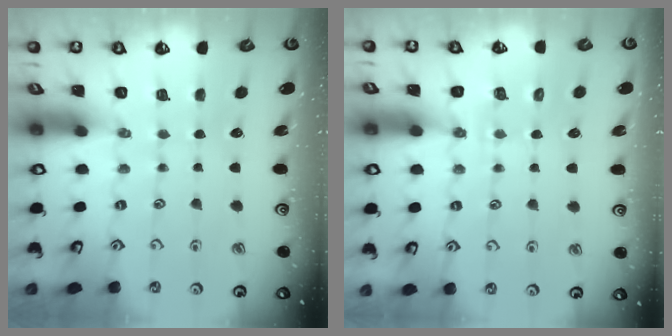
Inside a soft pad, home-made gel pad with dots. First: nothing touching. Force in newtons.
{"total": 5.9, "press": 5.8, "slide": 1.0}